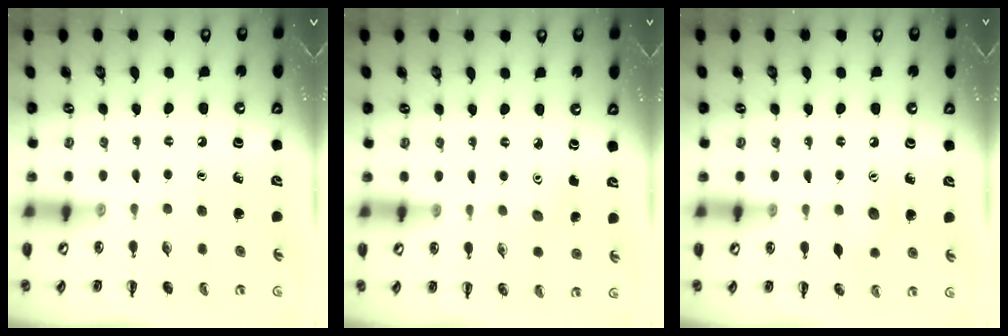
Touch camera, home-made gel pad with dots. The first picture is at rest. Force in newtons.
{"total": 3.2, "press": 3.1, "slide": 0.8}
{"total": 6.8, "press": 6.6, "slide": 1.7}